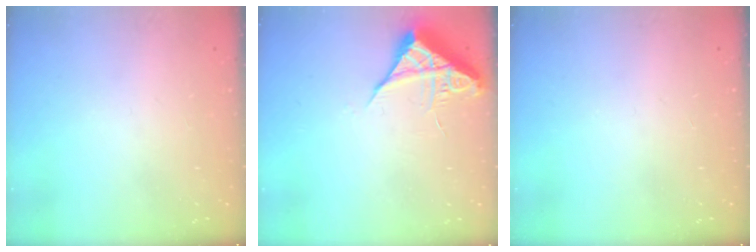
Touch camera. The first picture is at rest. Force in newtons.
{"total": 6.7, "press": 6.7, "slide": 0.5}
{"total": 0.0}